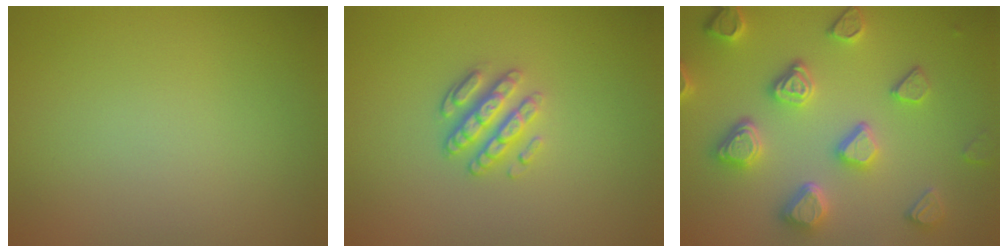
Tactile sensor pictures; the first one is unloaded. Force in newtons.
{"total": 3.1, "press": 2.6, "slide": 1.7}
{"total": 5.1, "press": 4.9, "slide": 1.7}